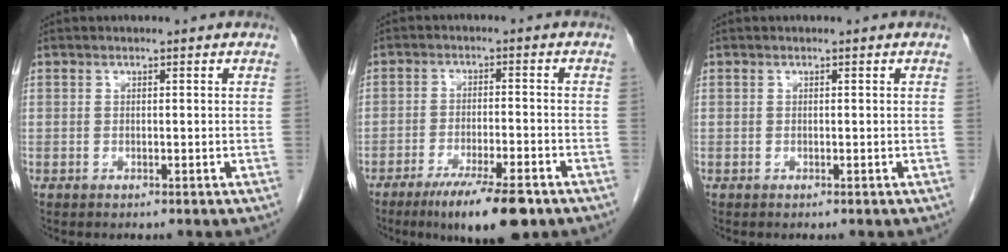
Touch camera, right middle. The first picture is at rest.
{"total": 9.8, "force": [-6.6, 1.4, 7.2], "torque": [-0.115, -0.019, -0.103]}
{"total": 0.0}